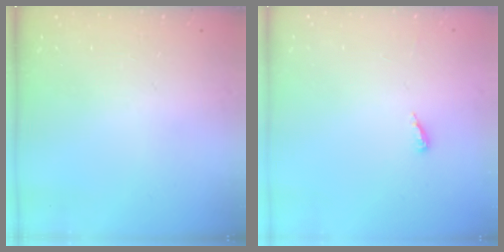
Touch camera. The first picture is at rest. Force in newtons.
{"total": 2.8, "press": 2.8, "slide": 0.2}